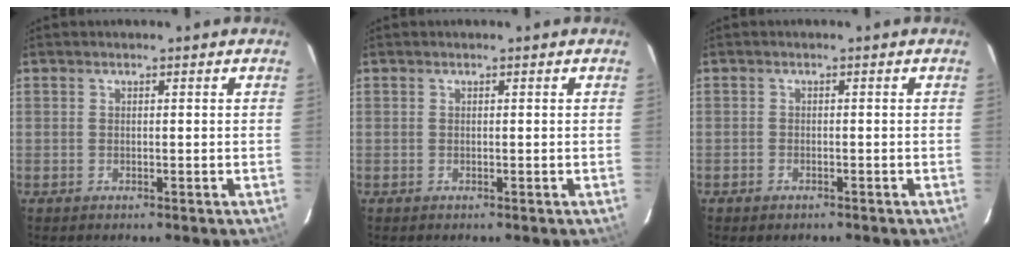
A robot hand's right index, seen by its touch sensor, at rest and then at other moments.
{"total": 0.0}
{"total": 1.3, "force": [-1.0, 0.8, 0.4], "torque": [-0.009, 0.001, -0.016]}